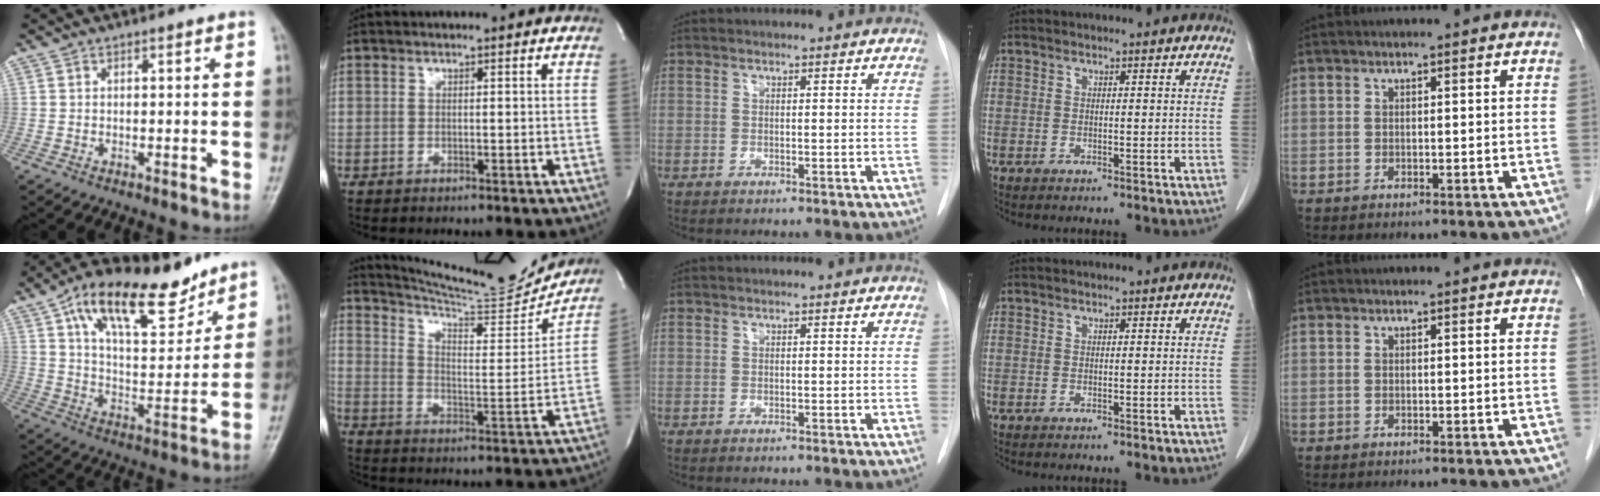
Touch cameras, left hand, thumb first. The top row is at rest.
{"thumb": {"total": 20.1, "force": [12.7, 8.6, 12.9], "torque": [-0.170, -0.049, 0.218]}, "index": {"total": 17.6, "force": [17.1, 0.5, 4.3], "torque": [-0.080, -0.057, 0.243]}}